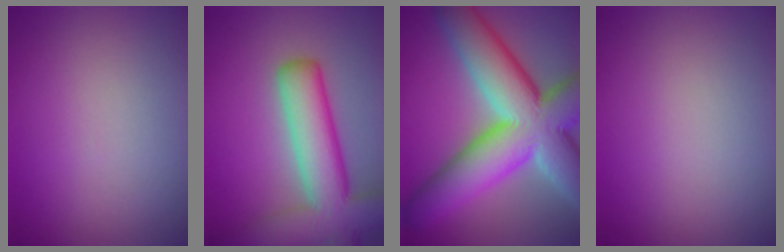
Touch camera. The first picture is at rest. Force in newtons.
{"total": 9.4, "press": 9.4, "slide": 0.6}
{"total": 15.3, "press": 15.3, "slide": 1.1}
{"total": 0.0}